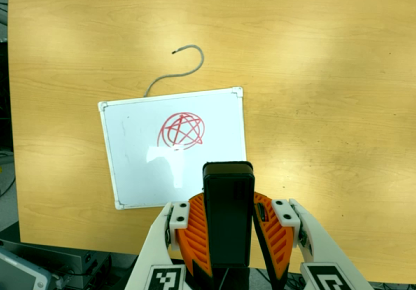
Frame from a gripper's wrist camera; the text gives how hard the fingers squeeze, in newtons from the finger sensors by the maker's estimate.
{"total": 8.1, "left": 6.5, "right": 9.7}